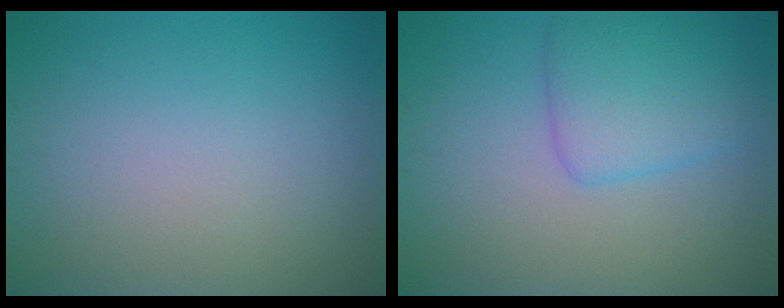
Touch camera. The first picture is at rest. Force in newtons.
{"total": 3.8, "press": 3.8, "slide": 0.1}